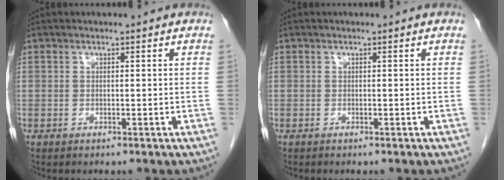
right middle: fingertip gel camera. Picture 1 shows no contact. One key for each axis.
{"total": 0.0}